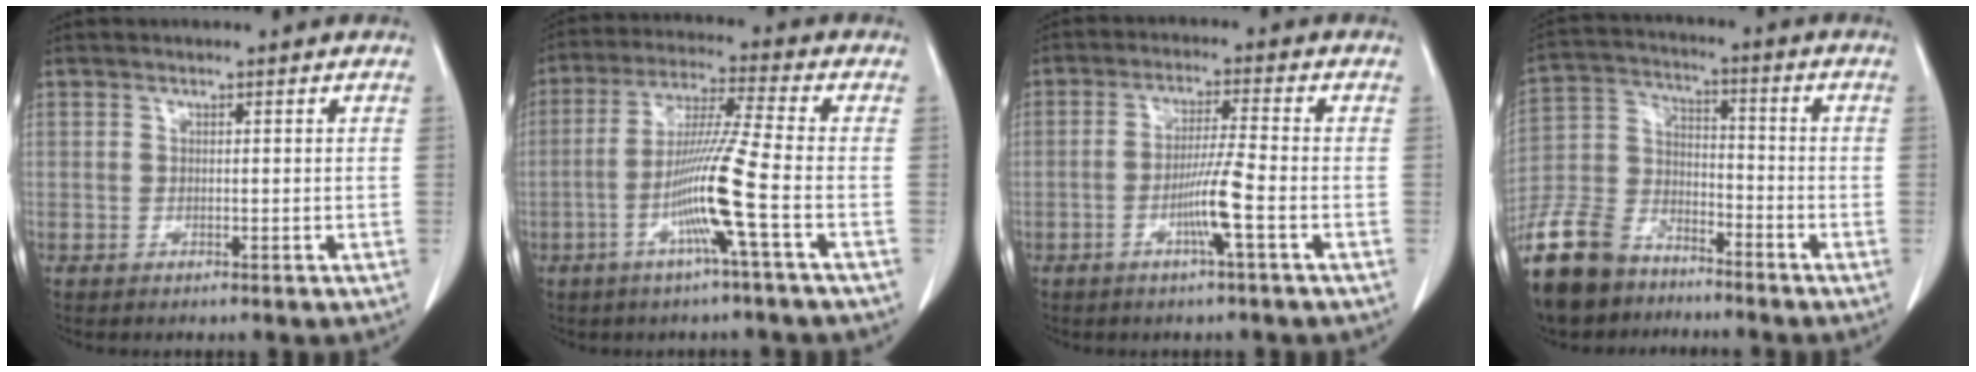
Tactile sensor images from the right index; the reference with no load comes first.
{"total": 10.6, "force": [-3.5, -1.7, 9.8], "torque": [-0.192, -0.007, -0.071]}
{"total": 5.9, "force": [-2.2, -0.8, 5.4], "torque": [-0.105, -0.006, -0.043]}
{"total": 16.0, "force": [-12.5, 7.9, 6.1], "torque": [-0.150, 0.000, -0.232]}